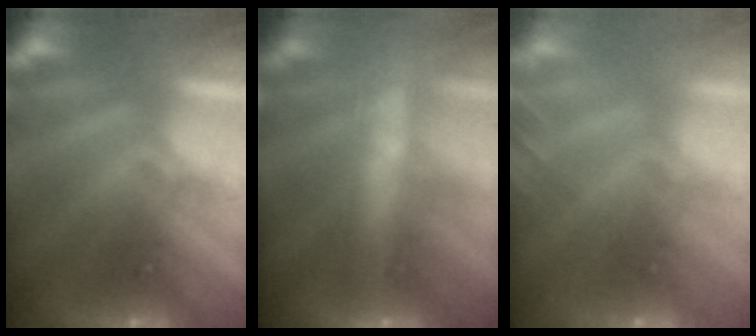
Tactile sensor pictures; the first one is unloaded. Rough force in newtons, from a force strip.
{"total": 5.8}
{"total": 7.7}